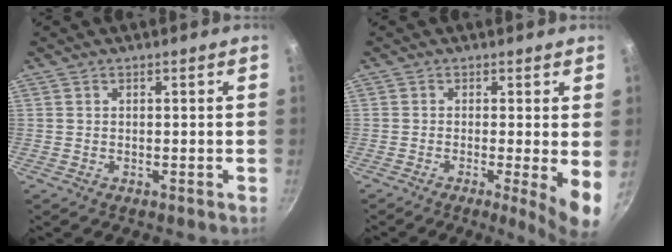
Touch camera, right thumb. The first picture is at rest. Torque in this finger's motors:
{"motor_torque": [-0.18, 0.51, 0.00, -0.04, 0.05]}